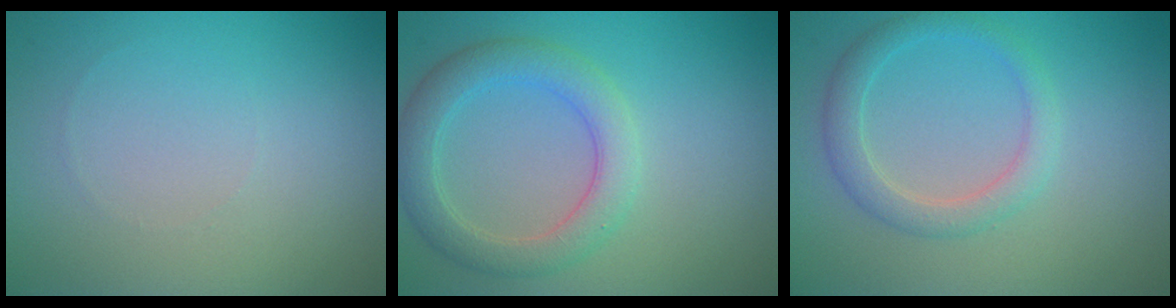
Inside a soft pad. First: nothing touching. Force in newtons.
{"total": 4.0, "press": 4.0, "slide": 0.2}
{"total": 2.8, "press": 2.8, "slide": 0.1}